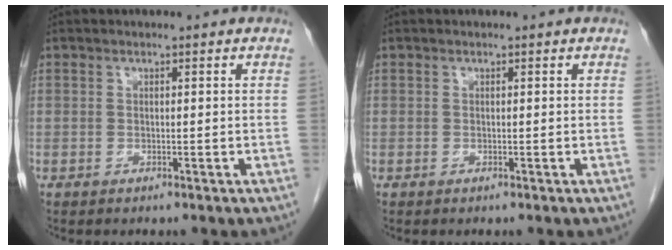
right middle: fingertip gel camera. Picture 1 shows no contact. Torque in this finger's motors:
{"motor_torque": [0.34, -0.30, -0.02, -0.01]}